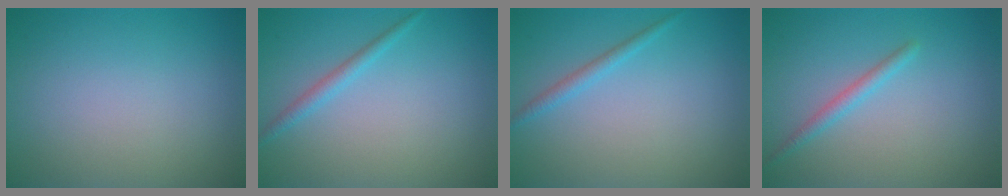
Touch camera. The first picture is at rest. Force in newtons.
{"total": 1.4, "press": 1.4, "slide": 0.0}
{"total": 1.3, "press": 1.3, "slide": 0.0}
{"total": 1.5, "press": 1.5, "slide": 0.0}